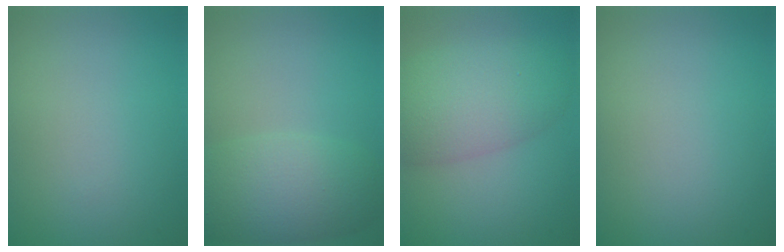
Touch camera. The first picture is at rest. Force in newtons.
{"total": 5.3, "press": 5.3, "slide": 0.1}
{"total": 6.6, "press": 6.6, "slide": 0.2}
{"total": 0.0}